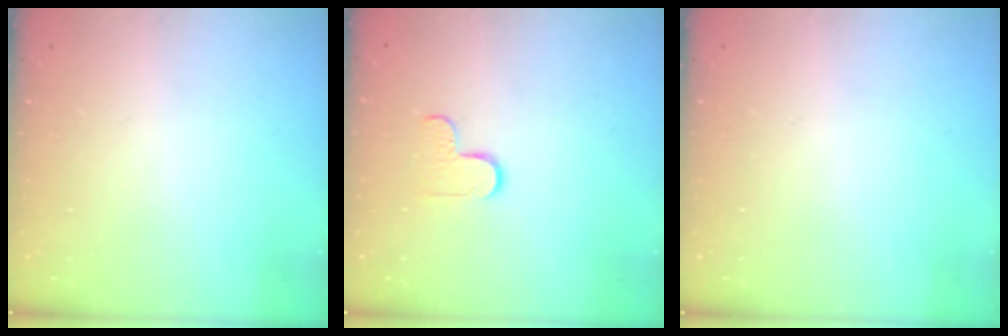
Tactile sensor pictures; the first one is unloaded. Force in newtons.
{"total": 5.6, "press": 5.5, "slide": 0.4}
{"total": 0.0}